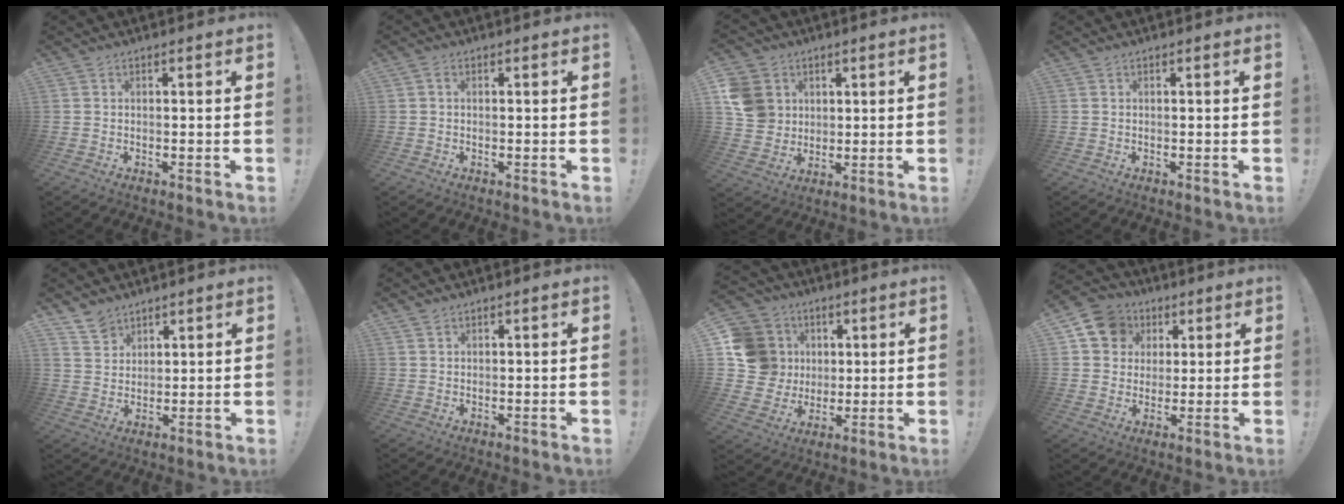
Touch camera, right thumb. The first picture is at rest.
{"total": 0.9, "force": [-0.1, 0.6, 0.6], "torque": [-0.016, 0.005, -0.001]}
{"total": 10.3, "force": [3.3, 9.1, 3.6], "torque": [-0.066, -0.010, 0.069]}
{"total": 0.0}
{"total": 6.6, "force": [5.2, 4.0, 1.1], "torque": [-0.020, -0.035, 0.100]}
{"total": 1.1, "force": [0.9, 0.6, 0.2], "torque": [0.000, -0.003, 0.017]}
{"total": 15.5, "force": [3.0, 14.0, 6.1], "torque": [-0.109, 0.002, 0.081]}
{"total": 11.3, "force": [4.3, 9.7, 4.0], "torque": [-0.055, -0.015, 0.087]}